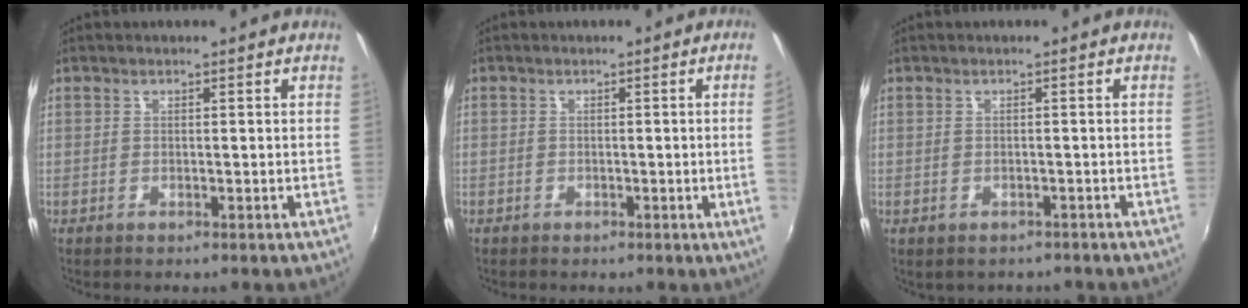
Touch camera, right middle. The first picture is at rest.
{"total": 2.1, "force": [-0.3, -1.1, 1.7], "torque": [-0.031, -0.009, -0.001]}
{"total": 2.2, "force": [-1.5, 1.5, 0.7], "torque": [-0.017, -0.008, -0.017]}